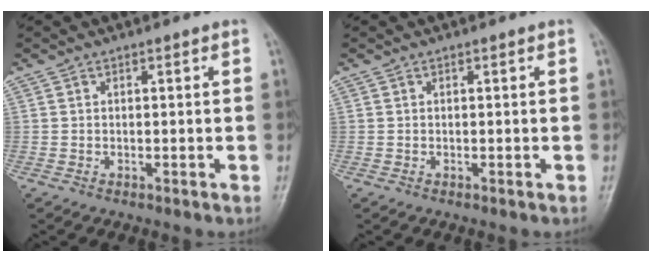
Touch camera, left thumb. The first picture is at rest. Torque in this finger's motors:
{"motor_torque": [0.00, 0.00, 0.01, -0.03, 0.00]}